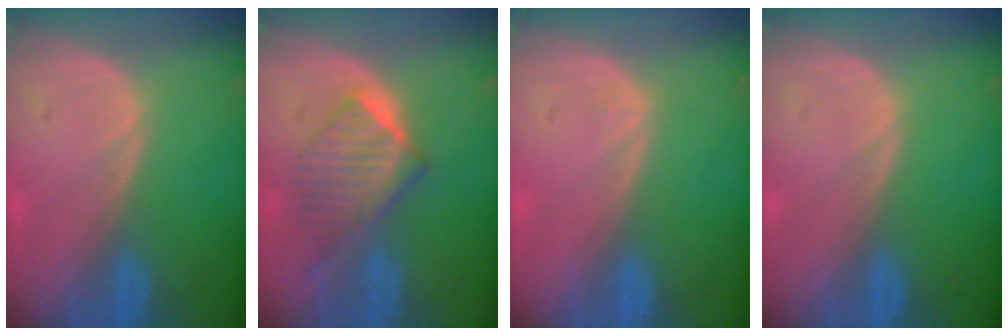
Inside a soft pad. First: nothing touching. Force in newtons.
{"total": 6.4, "press": 6.3, "slide": 1.5}
{"total": 0.5, "press": 0.2, "slide": 0.5}
{"total": 0.0}